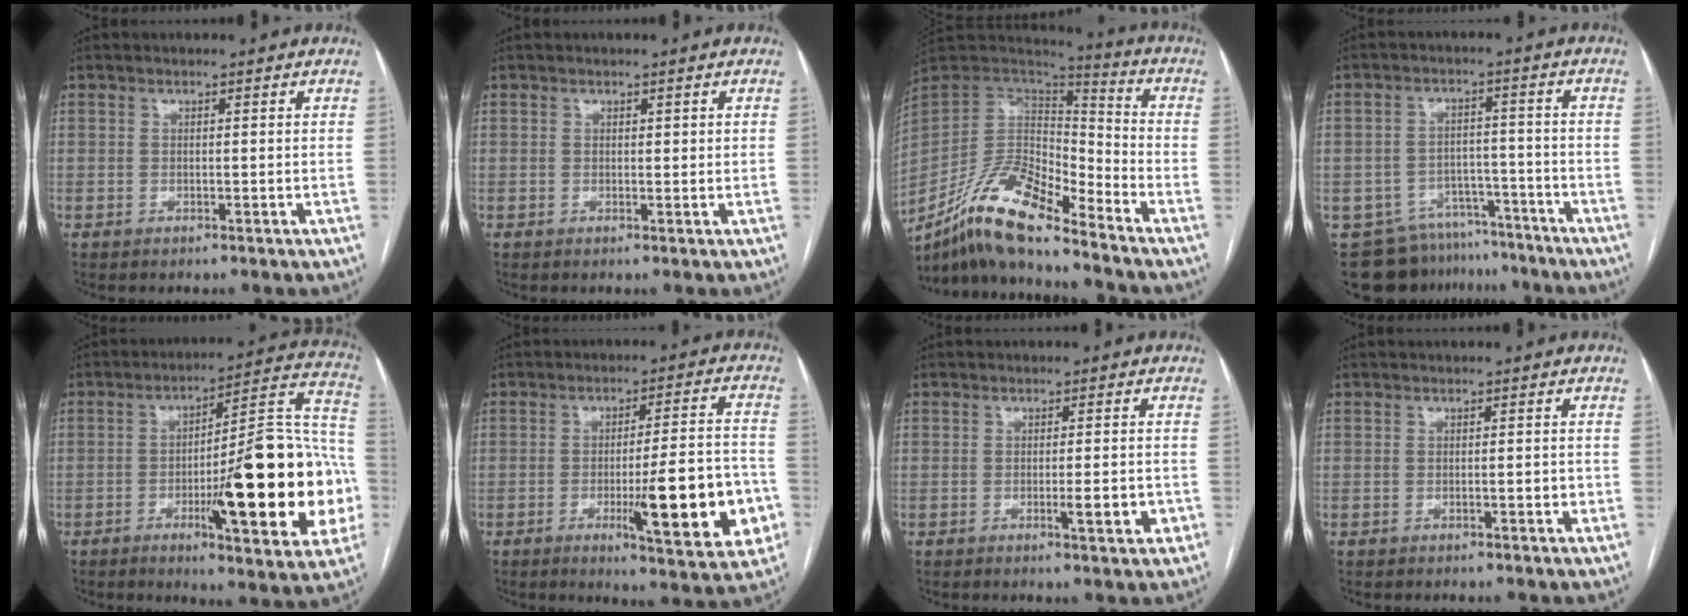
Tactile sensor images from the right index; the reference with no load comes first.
{"total": 0.7, "force": [0.3, 0.4, 0.5], "torque": [-0.004, 0.001, 0.004]}
{"total": 15.6, "force": [-11.8, 3.8, 9.5], "torque": [-0.176, 0.015, -0.217]}
{"total": 12.1, "force": [-10.1, 6.6, 1.3], "torque": [-0.018, 0.029, -0.136]}
{"total": 25.0, "force": [-5.6, 3.9, 24.1], "torque": [-0.277, 0.016, -0.072]}
{"total": 15.7, "force": [-4.9, 2.3, 14.8], "torque": [-0.190, 0.000, -0.063]}
{"total": 4.0, "force": [-1.4, 0.6, 3.7], "torque": [-0.054, -0.001, -0.018]}
{"total": 1.5, "force": [-0.6, 0.3, 1.3], "torque": [-0.019, 0.002, -0.009]}